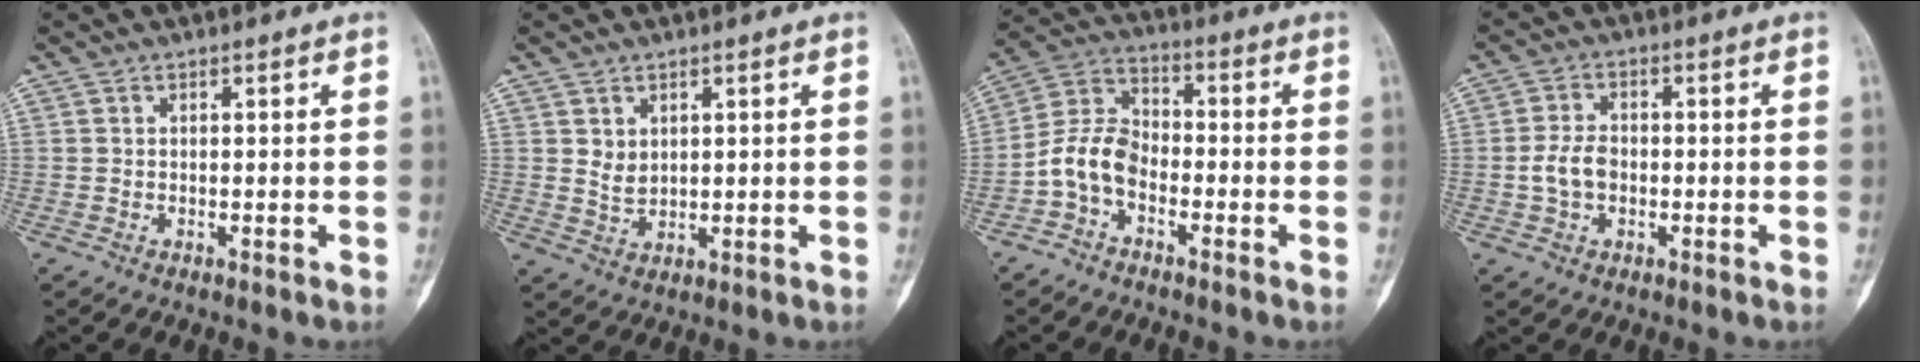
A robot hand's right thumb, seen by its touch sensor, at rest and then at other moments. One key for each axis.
{"total": 3.0, "fx": 1.2, "fy": 2.2, "fz": 1.7, "tx": -0.017, "ty": -0.012, "tz": 0.029}
{"total": 8.5, "fx": -3.4, "fy": 5.6, "fz": 5.4, "tx": -0.099, "ty": 0.040, "tz": -0.080}
{"total": 5.0, "fx": -0.8, "fy": 3.4, "fz": 3.5, "tx": -0.070, "ty": 0.014, "tz": -0.018}